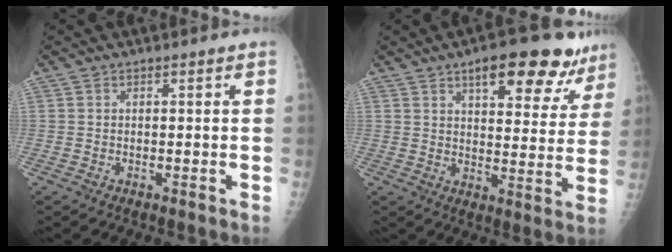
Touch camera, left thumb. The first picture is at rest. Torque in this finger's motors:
{"motor_torque": [1.01, 0.30, 0.94, -0.58, 0.19]}